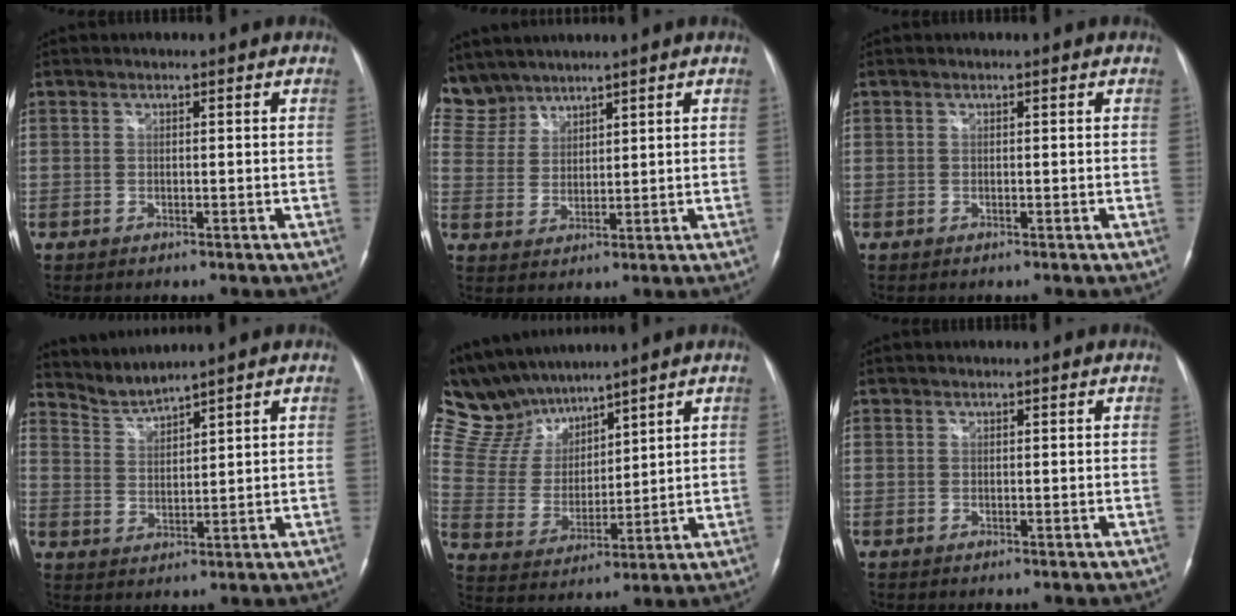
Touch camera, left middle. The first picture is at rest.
{"total": 5.3, "force": [4.6, 2.4, -0.5], "torque": [0.015, 0.009, 0.099]}
{"total": 0.0}
{"total": 4.0, "force": [3.9, -0.9, -0.4], "torque": [0.000, -0.004, 0.087]}
{"total": 11.8, "force": [10.6, 4.0, 3.2], "torque": [-0.087, 0.028, 0.217]}
{"total": 0.0}